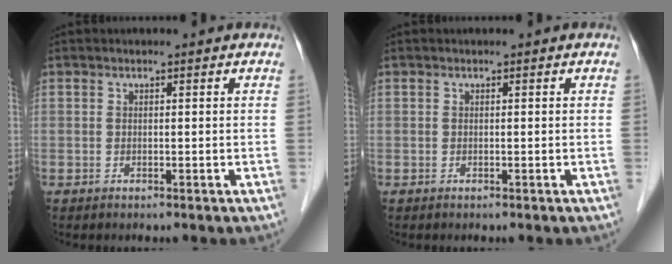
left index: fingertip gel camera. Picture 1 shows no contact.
{"total": 0.0}